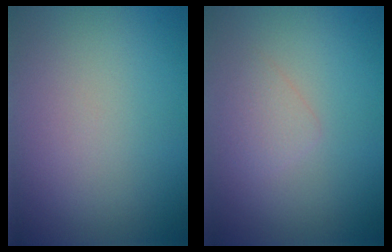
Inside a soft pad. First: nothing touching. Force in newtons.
{"total": 1.3, "press": 1.3, "slide": 0.1}